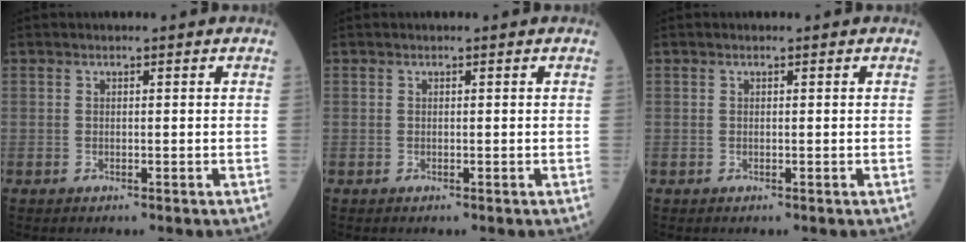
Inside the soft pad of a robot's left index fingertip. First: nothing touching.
{"total": 0.0}
{"total": 0.0}